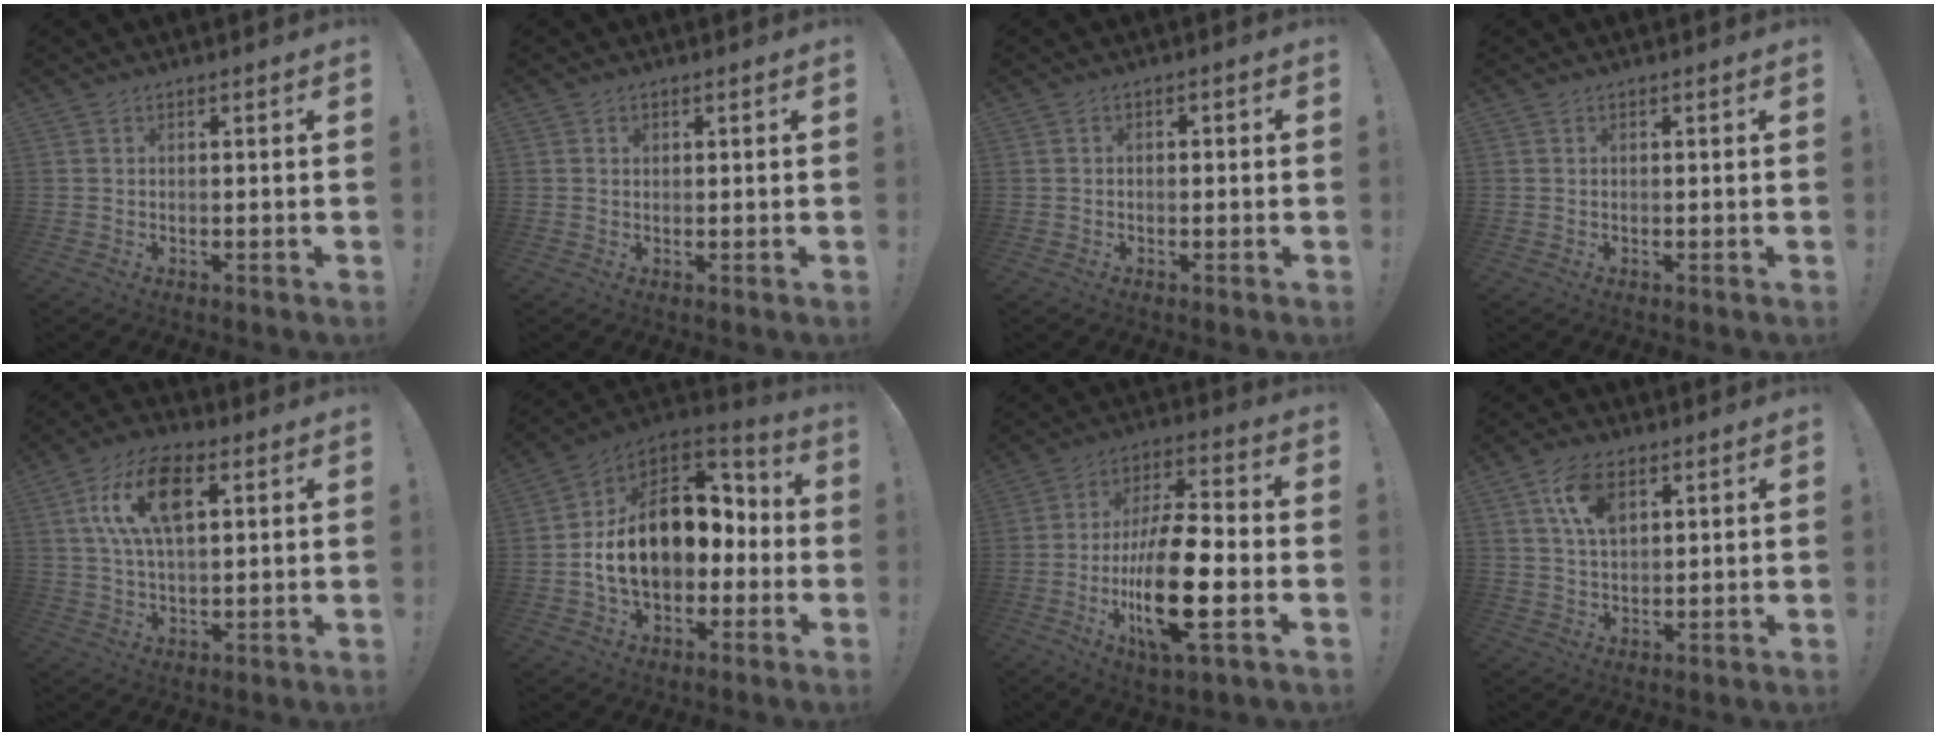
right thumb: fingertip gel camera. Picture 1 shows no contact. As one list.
[{"total": 1.0, "force": [0.5, 0.8, 0.1], "torque": [-0.001, 0.001, 0.009]}, {"total": 1.3, "force": [-1.0, 0.6, 0.5], "torque": [-0.007, 0.005, -0.018]}, {"total": 0.0}, {"total": 14.5, "force": [4.8, 7.7, 11.4], "torque": [-0.191, 0.005, 0.087]}, {"total": 20.9, "force": [0.2, 14.1, 15.4], "torque": [-0.244, 0.008, 0.016]}, {"total": 20.4, "force": [-5.3, 6.4, 18.6], "torque": [-0.353, 0.009, -0.087]}, {"total": 9.5, "force": [4.4, 5.3, 6.6], "torque": [-0.125, -0.004, 0.082]}]